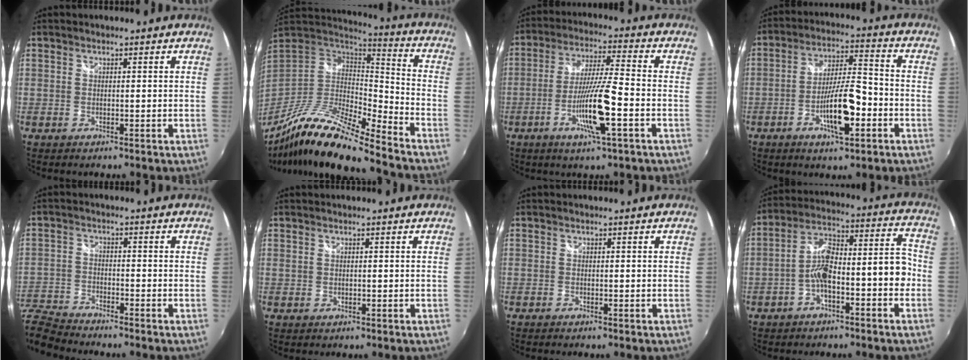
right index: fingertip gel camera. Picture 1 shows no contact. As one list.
[{"total": 19.5, "force": [-15.1, 2.0, 12.3], "torque": [-0.225, -0.026, -0.289]}, {"total": 11.4, "force": [-4.1, 0.2, 10.6], "torque": [-0.209, -0.004, -0.076]}, {"total": 11.4, "force": [-4.2, 2.1, 10.4], "torque": [-0.199, 0.000, -0.072]}, {"total": 9.1, "force": [-8.5, 2.0, 2.4], "torque": [-0.080, -0.010, -0.177]}, {"total": 0.0}, {"total": 0.7, "force": [-0.7, 0.1, 0.3], "torque": [-0.006, -0.003, -0.014]}, {"total": 10.8, "force": [-4.1, 3.0, 9.6], "torque": [-0.157, 0.043, -0.060]}]